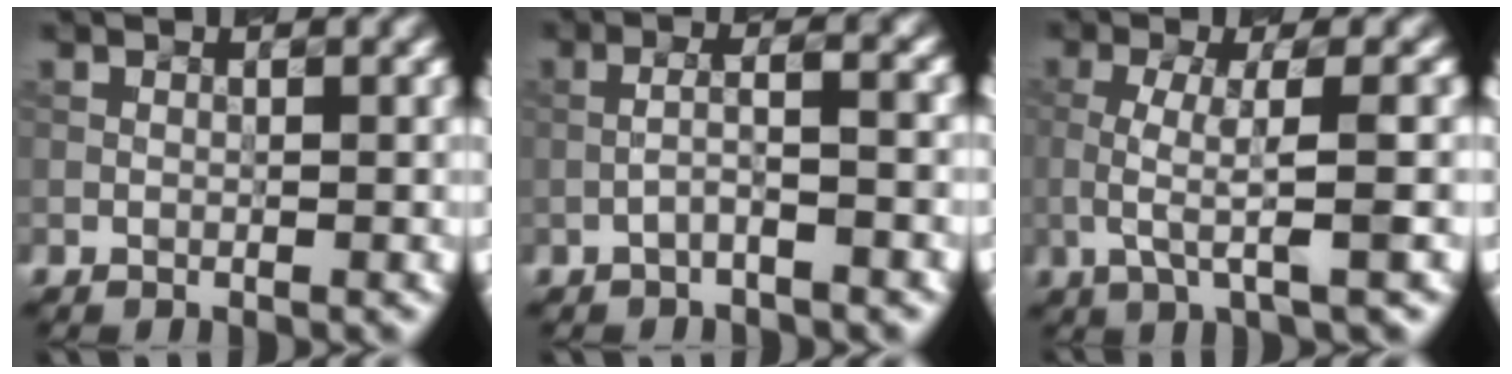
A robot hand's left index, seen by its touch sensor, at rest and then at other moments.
{"total": 2.3, "force": [-1.1, 0.0, 2.1], "torque": [-0.042, 0.018, -0.019]}
{"total": 4.1, "force": [-0.8, 0.7, 4.0], "torque": [-0.078, 0.006, -0.011]}